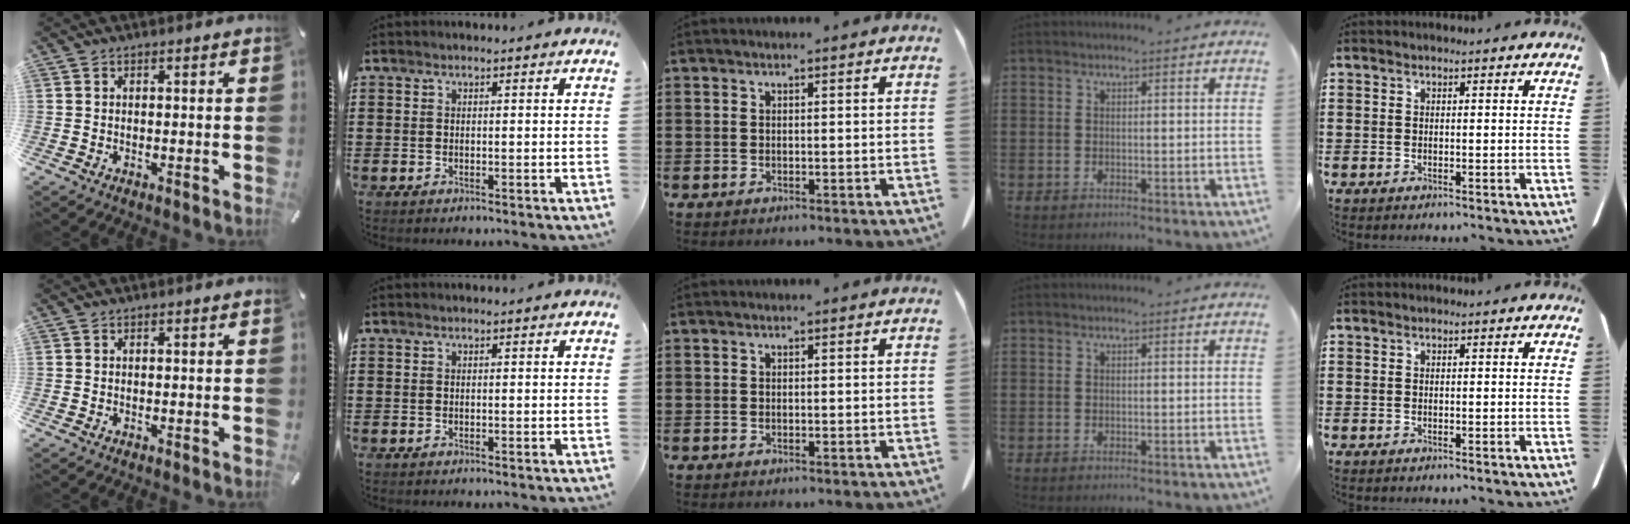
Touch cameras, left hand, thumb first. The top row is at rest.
{}